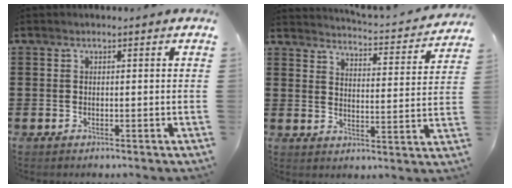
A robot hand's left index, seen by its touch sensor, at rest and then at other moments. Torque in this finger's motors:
{"motor_torque": [2.14, 0.00, -0.17, 0.03]}